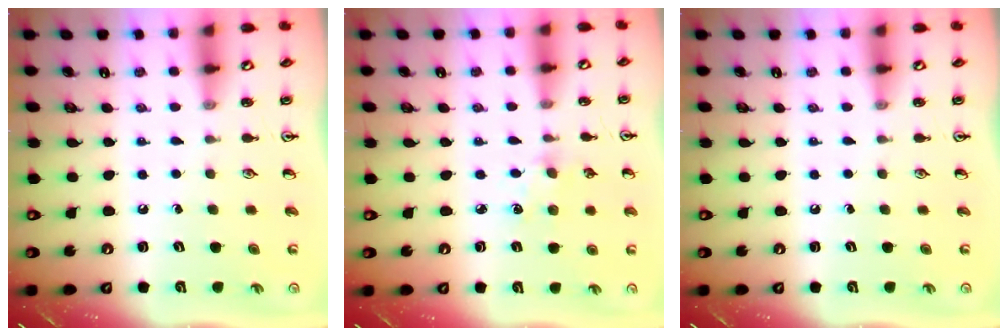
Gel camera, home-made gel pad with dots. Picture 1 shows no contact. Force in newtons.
{"total": 3.3, "press": 3.3, "slide": 0.3}
{"total": 0.0}